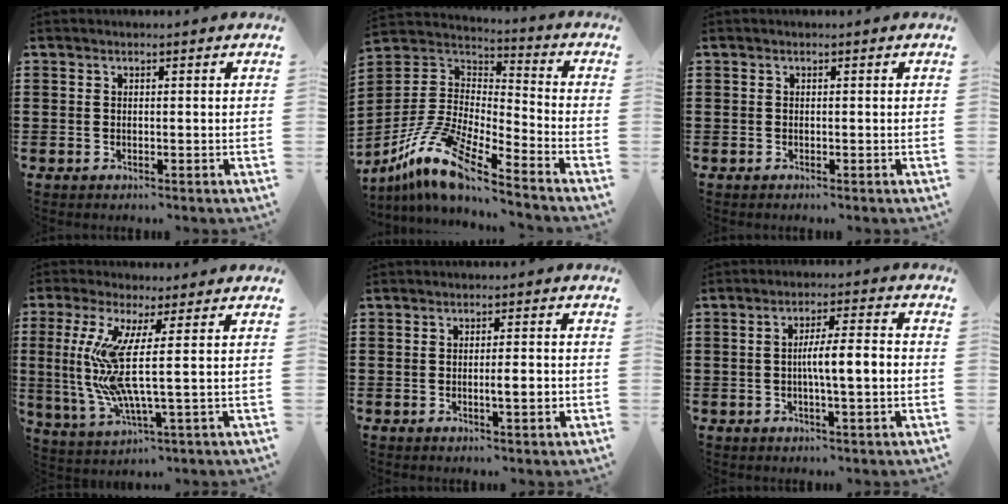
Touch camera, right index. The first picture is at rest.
{"total": 12.6, "force": [-9.2, 3.0, 8.1], "torque": [-0.199, 0.006, -0.189]}
{"total": 0.0}
{"total": 11.0, "force": [1.4, 0.2, 10.9], "torque": [-0.249, -0.037, 0.015]}
{"total": 3.2, "force": [-0.6, 0.5, 3.1], "torque": [-0.052, -0.002, -0.012]}
{"total": 5.8, "force": [-0.7, 0.7, 5.7], "torque": [-0.101, 0.001, -0.018]}